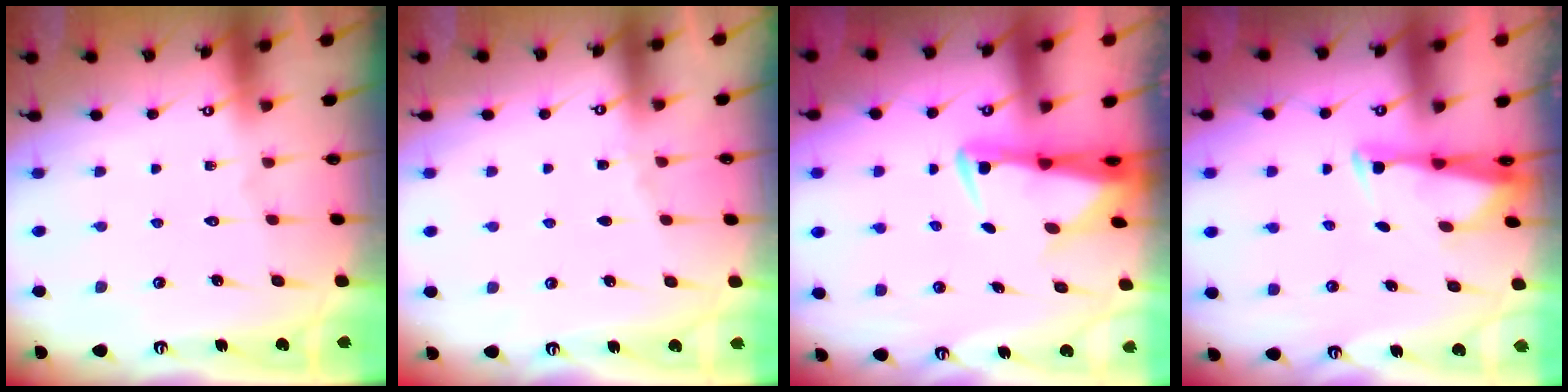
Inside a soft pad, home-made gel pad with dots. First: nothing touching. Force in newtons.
{"total": 2.3, "press": 2.2, "slide": 0.4}
{"total": 3.2, "press": 3.1, "slide": 0.6}
{"total": 2.9, "press": 2.8, "slide": 0.7}